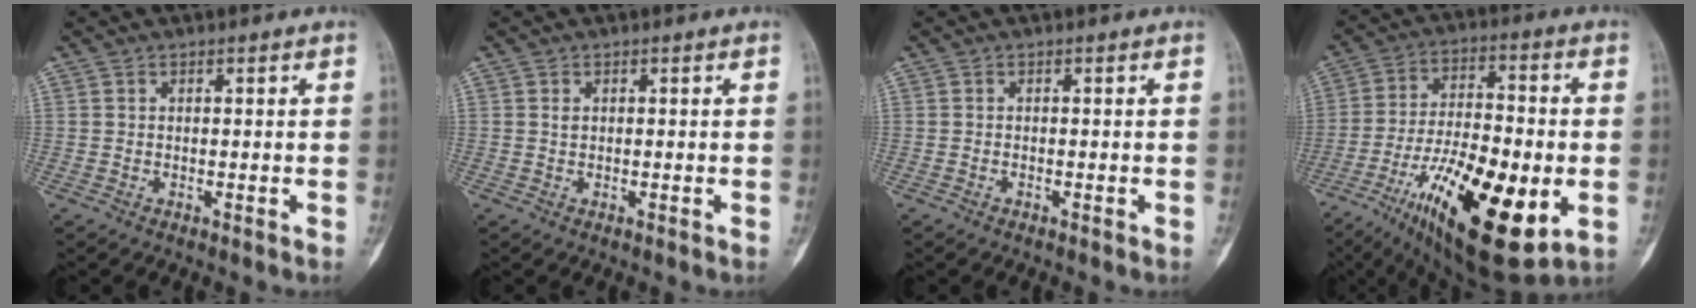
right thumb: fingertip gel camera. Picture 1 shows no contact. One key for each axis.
{"total": 0.5, "fx": 0.2, "fy": 0.4, "fz": 0.3, "tx": -0.002, "ty": 0.001, "tz": 0.005}
{"total": 0.0}
{"total": 25.1, "fx": -8.0, "fy": 9.2, "fz": 21.9, "tx": -0.366, "ty": 0.000, "tz": -0.118}